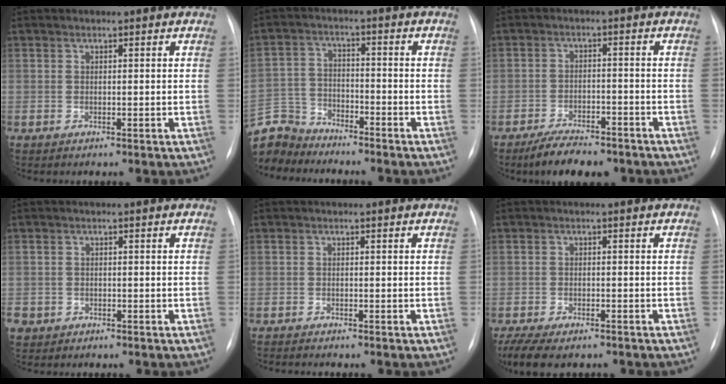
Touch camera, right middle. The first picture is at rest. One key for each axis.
{"total": 9.7, "fx": -9.3, "fy": 2.8, "fz": 0.2, "tx": -0.017, "ty": 0.013, "tz": -0.183}
{"total": 7.7, "fx": -6.1, "fy": 2.6, "fz": 3.7, "tx": -0.065, "ty": -0.008, "tz": -0.097}
{"total": 3.8, "fx": -2.2, "fy": 3.0, "fz": 0.9, "tx": -0.022, "ty": 0.003, "tz": -0.040}
{"total": 1.8, "fx": -1.6, "fy": 0.0, "fz": 0.8, "tx": -0.011, "ty": -0.002, "tz": -0.022}
{"total": 9.8, "fx": -7.5, "fy": 3.7, "fz": 5.0, "tx": -0.103, "ty": -0.009, "tz": -0.109}